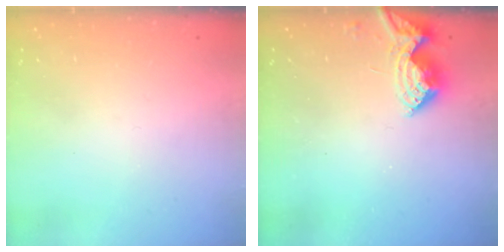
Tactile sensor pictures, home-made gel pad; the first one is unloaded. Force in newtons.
{"total": 8.2, "press": 8.2, "slide": 0.8}